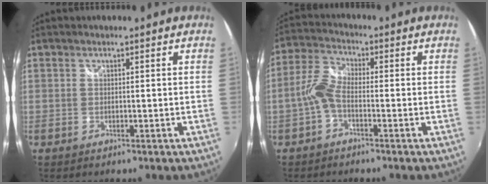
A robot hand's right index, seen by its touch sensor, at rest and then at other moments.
{"total": 5.0, "force": [-2.0, 2.2, 4.1], "torque": [-0.095, 0.014, -0.045]}